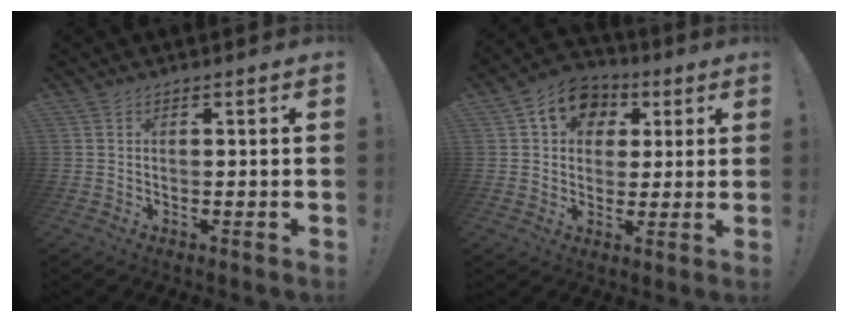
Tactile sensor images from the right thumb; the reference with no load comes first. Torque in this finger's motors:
{"motor_torque": [1.03, 1.97, 0.70, -0.04, 0.00]}